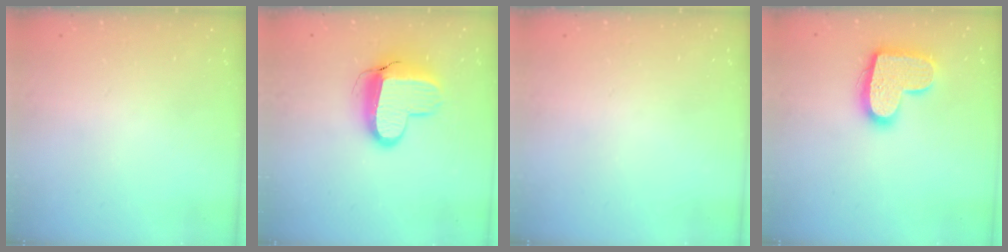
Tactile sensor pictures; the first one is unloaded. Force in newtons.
{"total": 12.8, "press": 12.8, "slide": 1.0}
{"total": 0.0}
{"total": 15.6, "press": 15.6, "slide": 0.8}